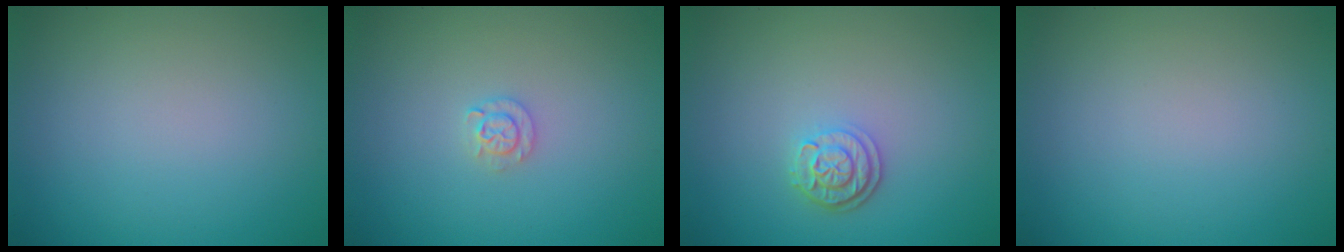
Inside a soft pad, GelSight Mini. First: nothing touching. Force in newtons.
{"total": 1.3, "press": 1.3, "slide": 0.2}
{"total": 2.5, "press": 2.1, "slide": 1.3}
{"total": 0.0}